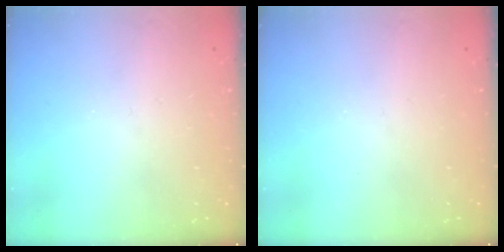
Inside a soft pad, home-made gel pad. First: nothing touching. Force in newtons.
{"total": 0.0}